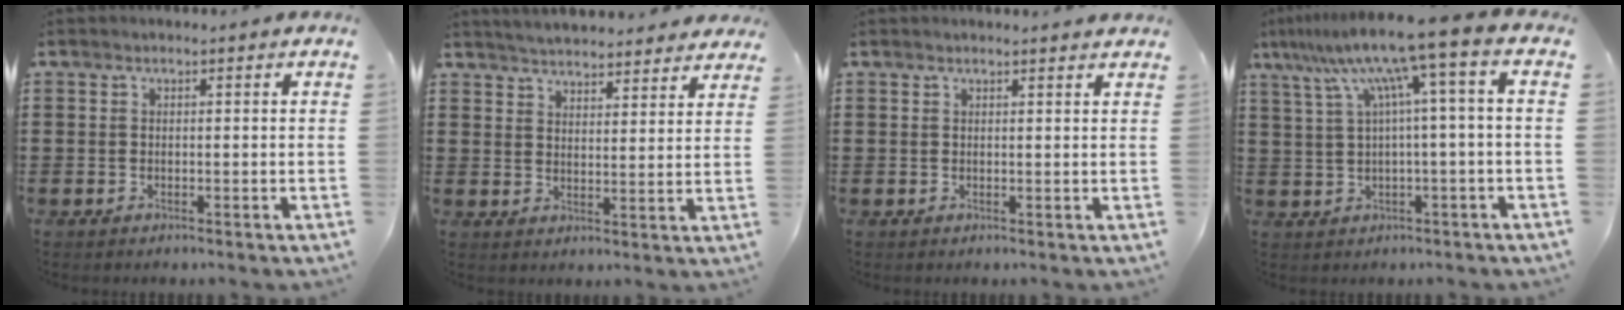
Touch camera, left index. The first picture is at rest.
{"total": 4.3, "force": [4.3, 0.1, 0.2], "torque": [-0.020, -0.019, 0.078]}
{"total": 1.2, "force": [1.2, -0.2, 0.3], "torque": [-0.007, -0.003, 0.024]}
{"total": 7.8, "force": [2.9, -1.1, 7.2], "torque": [-0.149, -0.024, 0.039]}